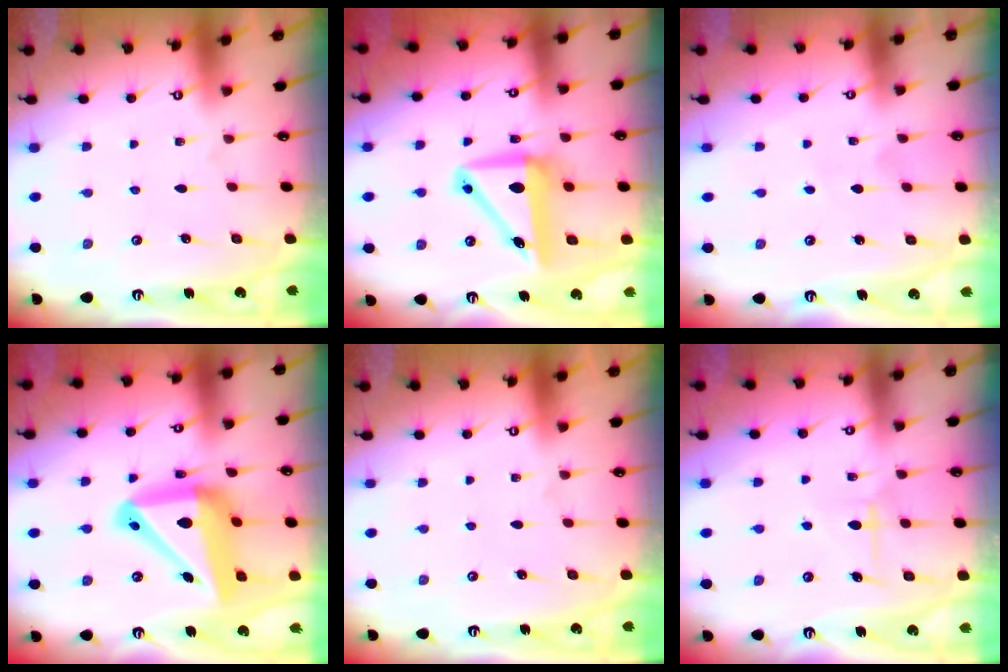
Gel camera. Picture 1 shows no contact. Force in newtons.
{"total": 9.5, "press": 8.9, "slide": 3.5}
{"total": 3.4, "press": 3.4, "slide": 0.3}
{"total": 19.6, "press": 19.5, "slide": 2.0}
{"total": 0.0}
{"total": 6.7, "press": 6.7, "slide": 0.6}